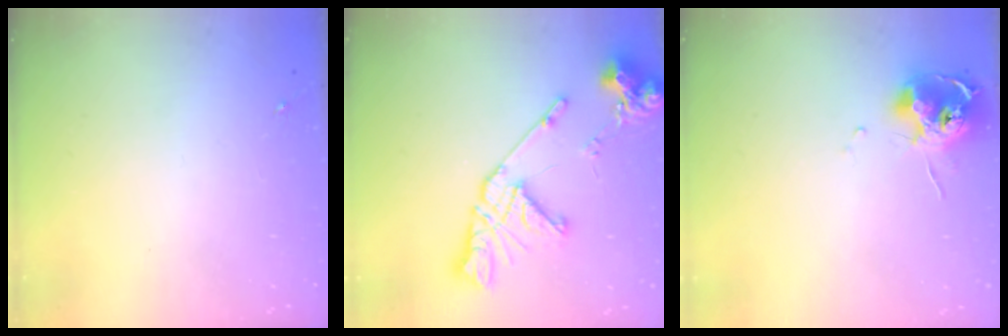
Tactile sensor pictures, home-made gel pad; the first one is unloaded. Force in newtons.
{"total": 16.1, "press": 16.0, "slide": 2.0}
{"total": 11.5, "press": 11.4, "slide": 0.6}